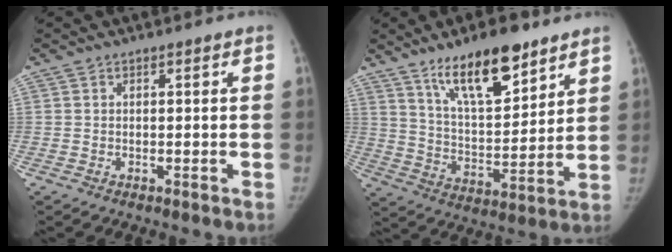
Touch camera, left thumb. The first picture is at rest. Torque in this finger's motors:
{"motor_torque": [0.56, 0.19, 0.88, -0.97, 0.07]}